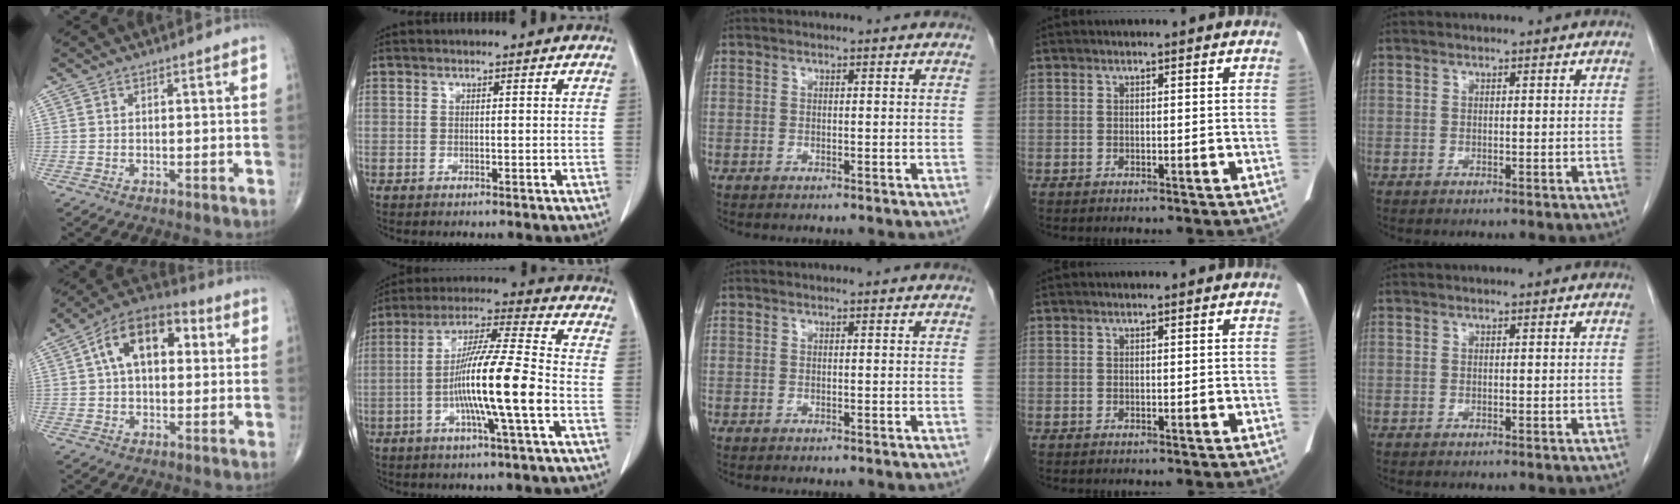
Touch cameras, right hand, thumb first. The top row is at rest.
{"thumb": {"total": 14.1, "force": [3.2, 8.3, 10.9], "torque": [-0.162, 0.029, 0.043]}, "index": {"total": 13.8, "force": [-3.3, -0.3, 13.4], "torque": [-0.245, -0.003, -0.067]}}